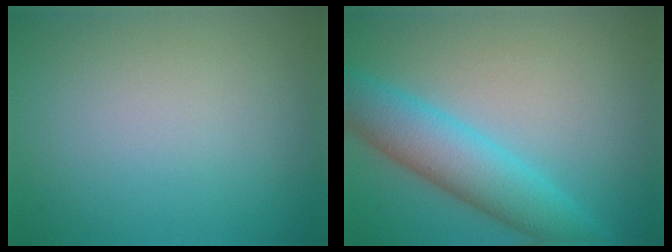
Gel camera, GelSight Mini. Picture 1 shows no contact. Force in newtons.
{"total": 6.3, "press": 6.3, "slide": 0.0}